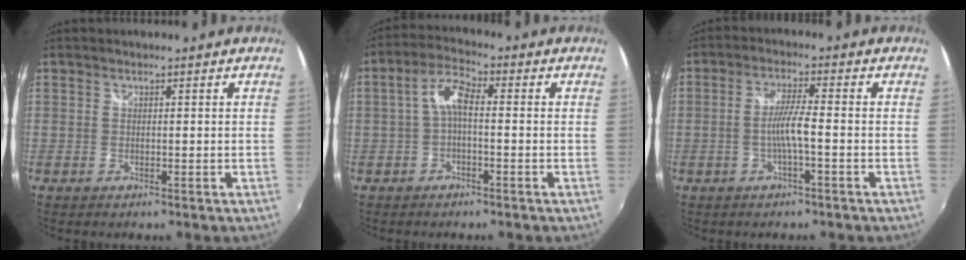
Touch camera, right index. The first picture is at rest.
{"total": 5.0, "force": [-0.7, 1.9, 4.6], "torque": [-0.098, 0.017, -0.015]}
{"total": 4.6, "force": [-1.4, -0.3, 4.3], "torque": [-0.085, 0.001, -0.026]}